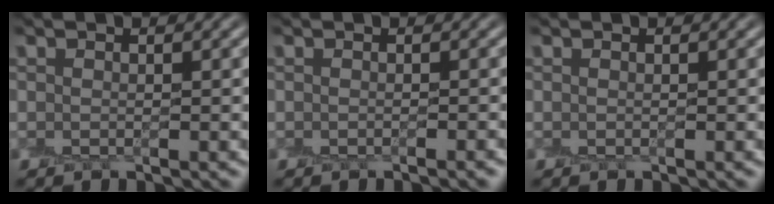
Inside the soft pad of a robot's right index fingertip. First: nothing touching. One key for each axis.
{"total": 0.9, "fx": -0.8, "fy": -0.2, "fz": 0.2, "tx": -0.001, "ty": -0.007, "tz": -0.012}
{"total": 0.0}